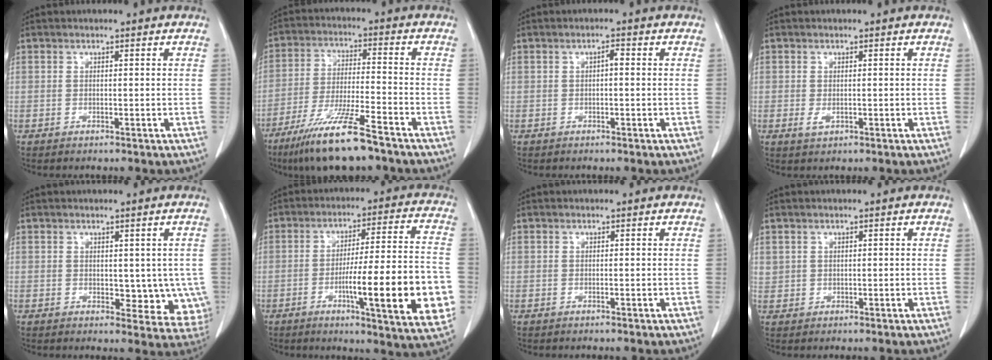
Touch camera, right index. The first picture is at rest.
{"total": 12.7, "force": [-9.1, 0.8, 8.9], "torque": [-0.170, -0.036, -0.163]}
{"total": 1.2, "force": [0.0, 0.4, 1.1], "torque": [-0.018, 0.004, -0.001]}
{"total": 1.3, "force": [-0.3, 0.8, 1.0], "torque": [-0.021, -0.004, -0.001]}
{"total": 7.5, "force": [-0.3, 4.5, 6.0], "torque": [-0.046, -0.007, 0.005]}
{"total": 19.1, "force": [-5.0, 1.5, 18.4], "torque": [-0.220, 0.002, -0.065]}
{"total": 0.0}
{"total": 1.5, "force": [0.6, 1.3, 0.3], "torque": [0.003, 0.007, 0.011]}